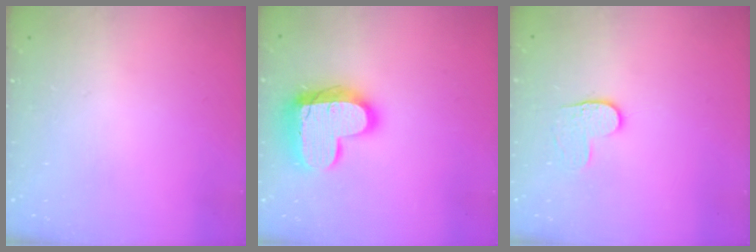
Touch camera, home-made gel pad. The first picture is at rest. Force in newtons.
{"total": 17.7, "press": 17.7, "slide": 1.3}
{"total": 4.0, "press": 3.9, "slide": 0.4}